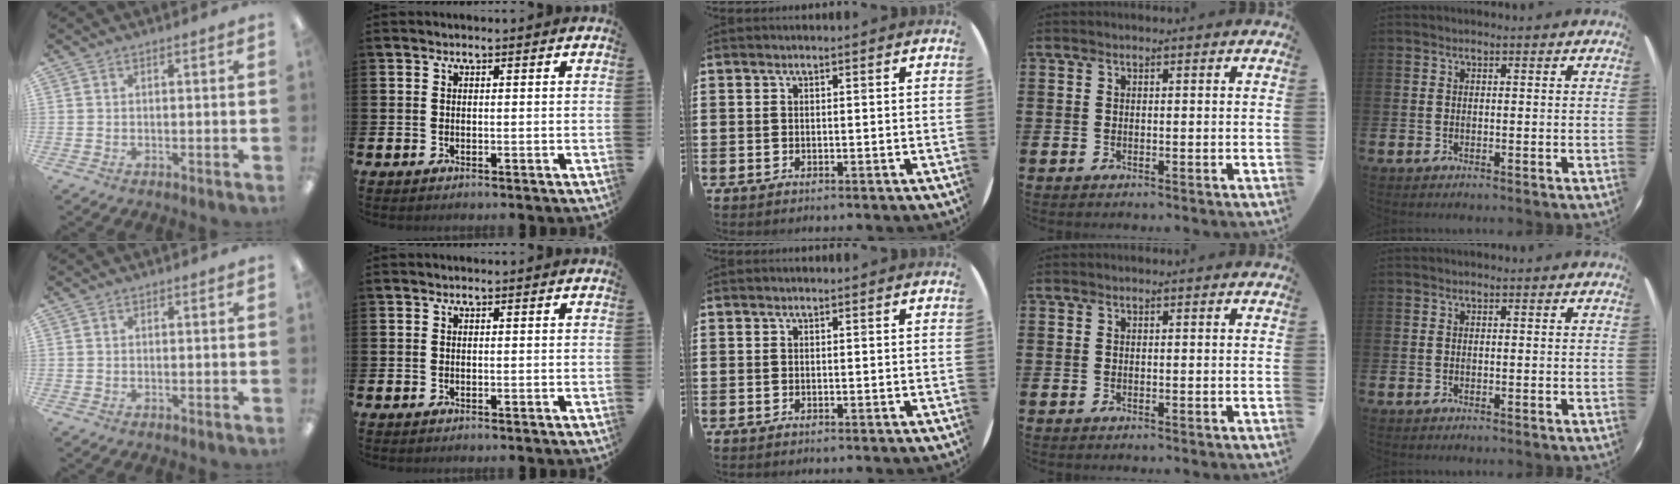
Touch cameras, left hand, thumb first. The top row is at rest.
{}